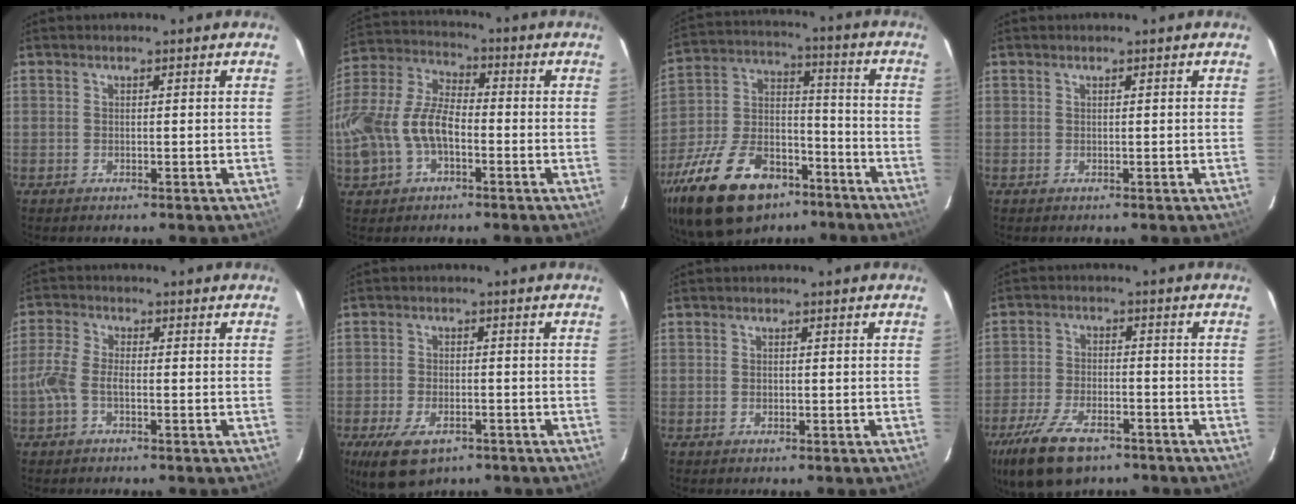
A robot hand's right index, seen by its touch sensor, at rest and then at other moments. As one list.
[{"total": 14.9, "force": [-4.2, 8.5, 11.6], "torque": [-0.255, 0.010, -0.078]}, {"total": 25.5, "force": [-16.2, 13.4, 14.4], "torque": [-0.305, 0.007, -0.263]}, {"total": 0.0}, {"total": 4.8, "force": [-1.5, 2.0, 4.0], "torque": [-0.099, 0.007, -0.034]}, {"total": 9.7, "force": [-5.8, 5.0, 5.9], "torque": [-0.134, -0.020, -0.094]}, {"total": 0.6, "force": [-0.2, 0.5, 0.4], "torque": [-0.006, 0.000, -0.003]}, {"total": 14.0, "force": [-9.3, 6.4, 8.2], "torque": [-0.194, -0.024, -0.167]}]